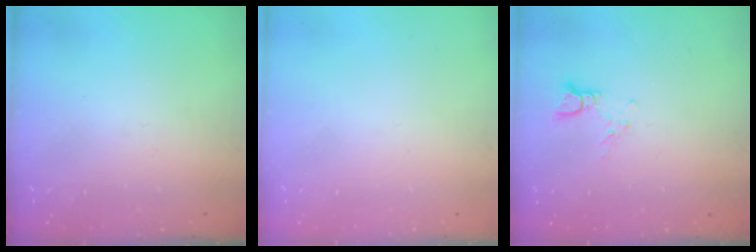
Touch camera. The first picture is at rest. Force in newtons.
{"total": 0.0}
{"total": 3.5, "press": 3.5, "slide": 0.3}